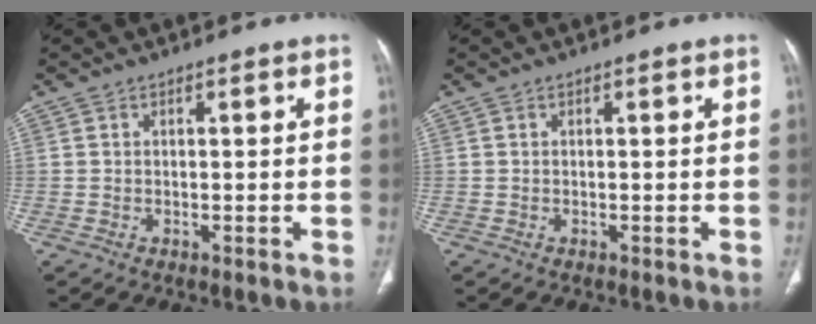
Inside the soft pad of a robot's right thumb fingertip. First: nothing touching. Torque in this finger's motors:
{"motor_torque": [-0.22, 0.22, -0.03, 0.47, 0.03]}